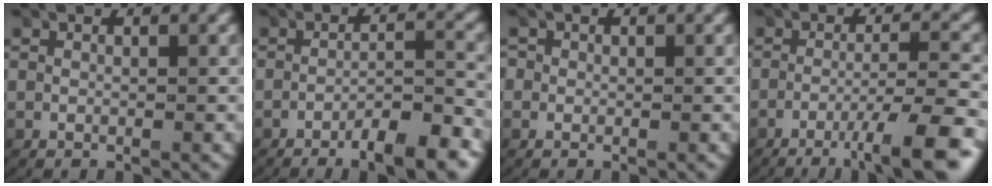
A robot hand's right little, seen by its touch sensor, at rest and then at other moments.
{"total": 5.4, "force": [-4.2, 1.3, 3.3], "torque": [-0.032, 0.005, -0.074]}
{"total": 1.6, "force": [-0.1, 1.6, 0.1], "torque": [-0.013, -0.005, -0.004]}
{"total": 7.5, "force": [-4.6, 1.4, 5.8], "torque": [-0.077, 0.001, -0.074]}